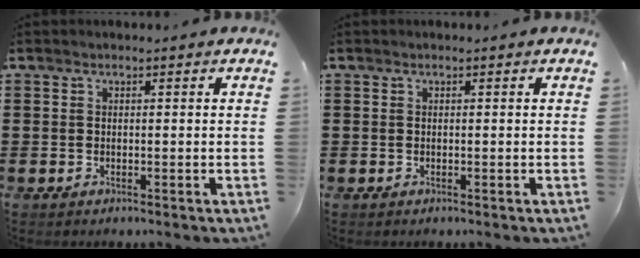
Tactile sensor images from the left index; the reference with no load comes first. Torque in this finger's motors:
{"motor_torque": [0.00, 0.00, 0.00, 0.01]}